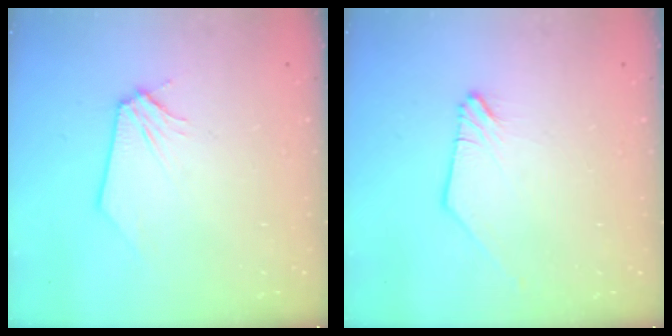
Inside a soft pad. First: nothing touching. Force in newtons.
{"total": 0.6, "press": 0.6, "slide": 0.2}